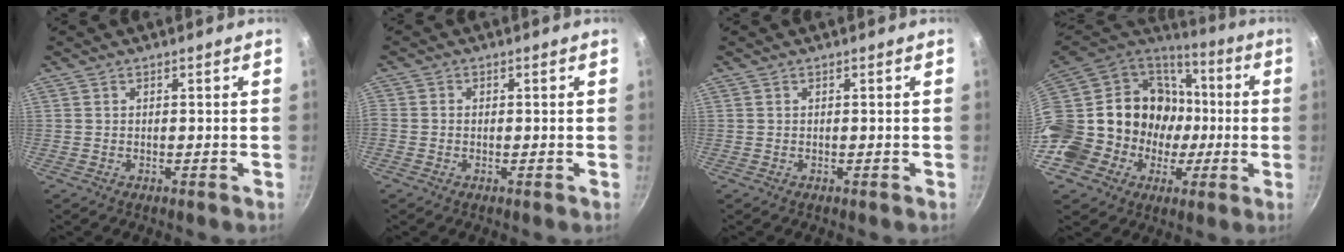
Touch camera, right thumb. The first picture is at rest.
{"total": 1.1, "force": [-0.3, 0.9, 0.5], "torque": [-0.014, 0.004, -0.011]}
{"total": 0.0}
{"total": 28.7, "force": [-2.0, 24.4, 15.1], "torque": [-0.277, 0.063, -0.005]}